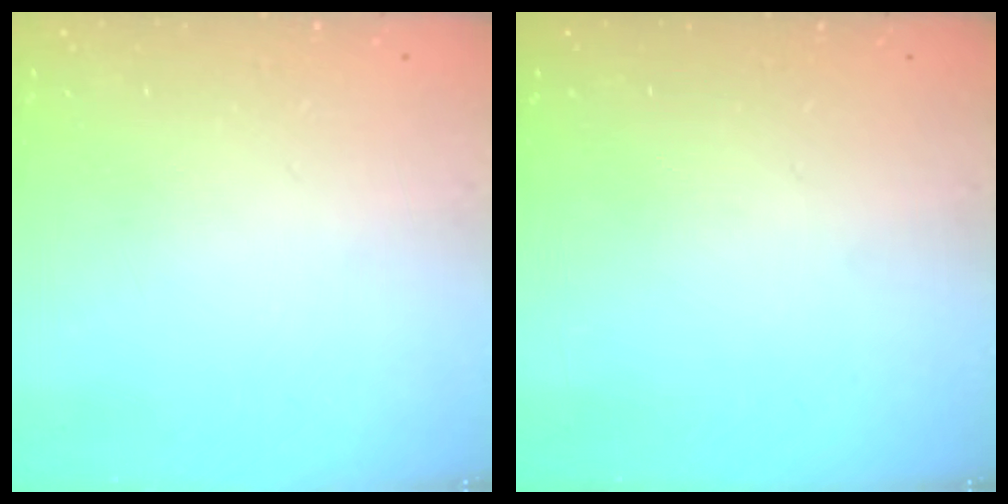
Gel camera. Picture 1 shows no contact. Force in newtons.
{"total": 0.0}